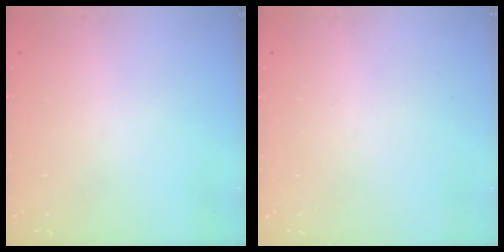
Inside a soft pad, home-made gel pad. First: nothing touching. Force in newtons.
{"total": 0.0}